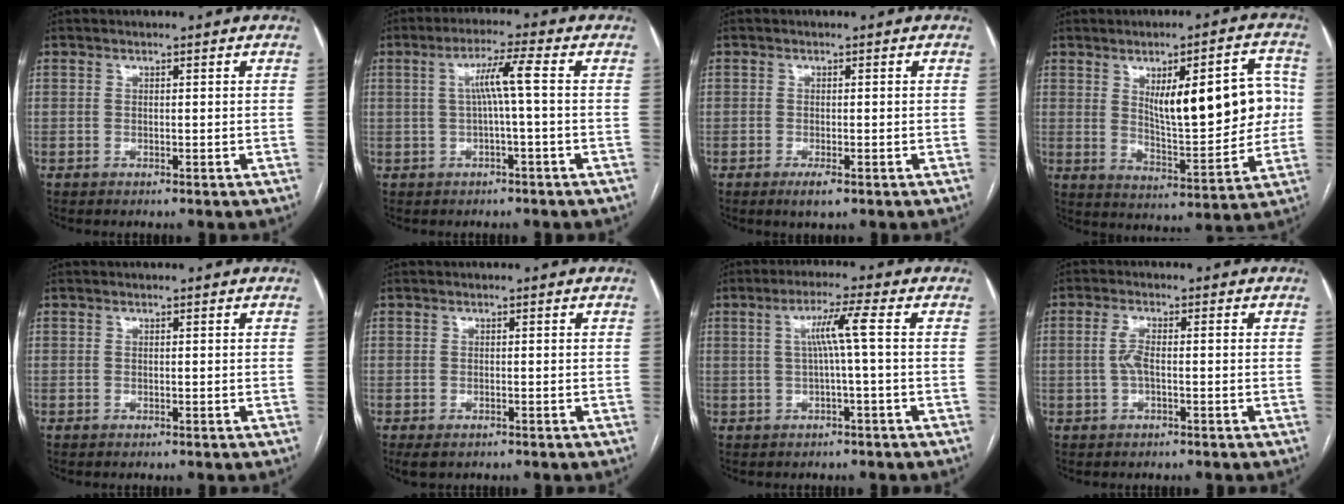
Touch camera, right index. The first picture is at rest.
{"total": 5.1, "force": [0.3, -0.6, 5.1], "torque": [-0.090, 0.014, 0.009]}
{"total": 2.1, "force": [-1.2, 0.6, 1.7], "torque": [-0.027, -0.002, -0.018]}
{"total": 15.8, "force": [2.8, 4.9, 14.8], "torque": [-0.201, 0.018, 0.054]}
{"total": 0.0}
{"total": 2.0, "force": [-1.3, 1.0, 1.2], "torque": [-0.020, -0.003, -0.013]}
{"total": 4.8, "force": [0.4, -0.9, 4.7], "torque": [-0.086, 0.011, 0.012]}
{"total": 3.2, "force": [-0.2, 0.9, 3.0], "torque": [-0.067, 0.010, -0.004]}